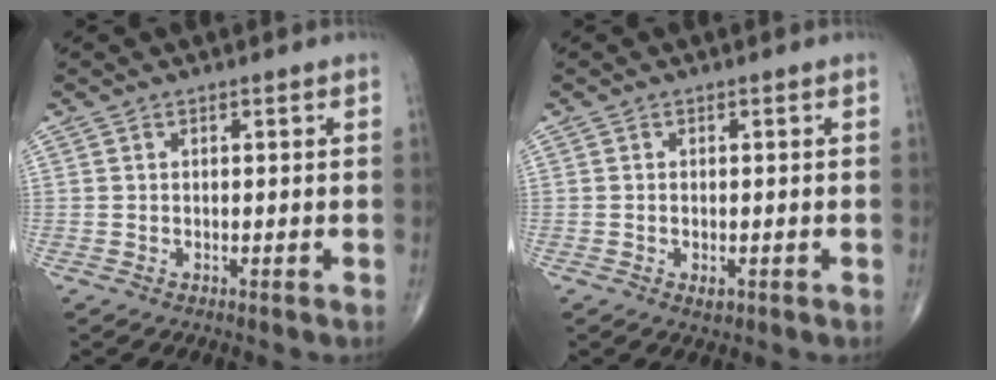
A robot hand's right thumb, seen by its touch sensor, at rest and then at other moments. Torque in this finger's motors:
{"motor_torque": [-0.16, 0.16, 0.11, 0.24, 0.02]}